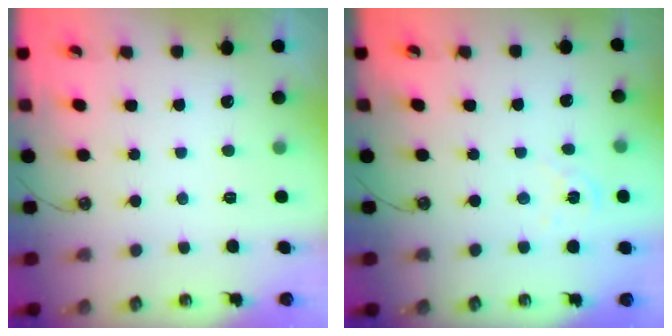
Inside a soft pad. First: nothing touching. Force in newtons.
{"total": 2.1, "press": 2.1, "slide": 0.2}